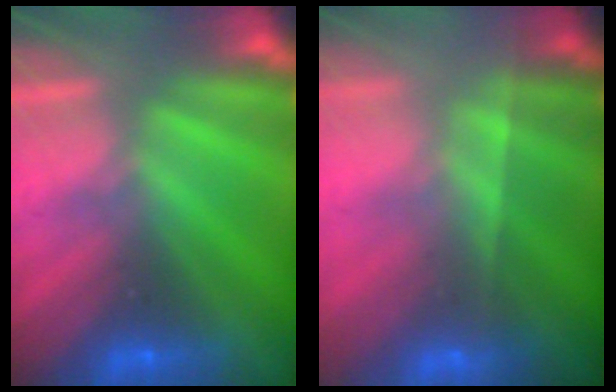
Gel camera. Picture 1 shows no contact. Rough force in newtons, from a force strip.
{"total": 7.4}